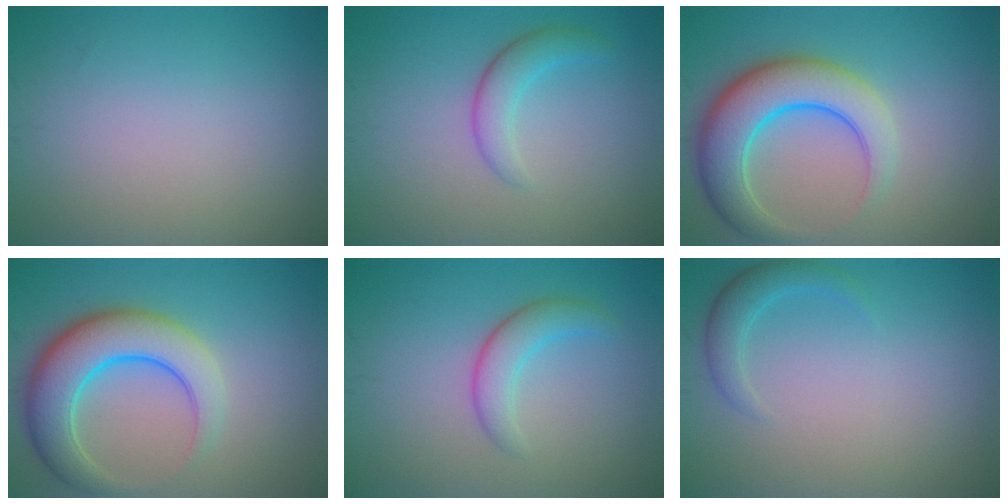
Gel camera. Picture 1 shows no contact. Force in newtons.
{"total": 2.5, "press": 2.5, "slide": 0.2}
{"total": 7.5, "press": 7.5, "slide": 0.3}
{"total": 7.5, "press": 7.5, "slide": 0.3}
{"total": 2.9, "press": 2.9, "slide": 0.1}
{"total": 2.1, "press": 2.1, "slide": 0.2}